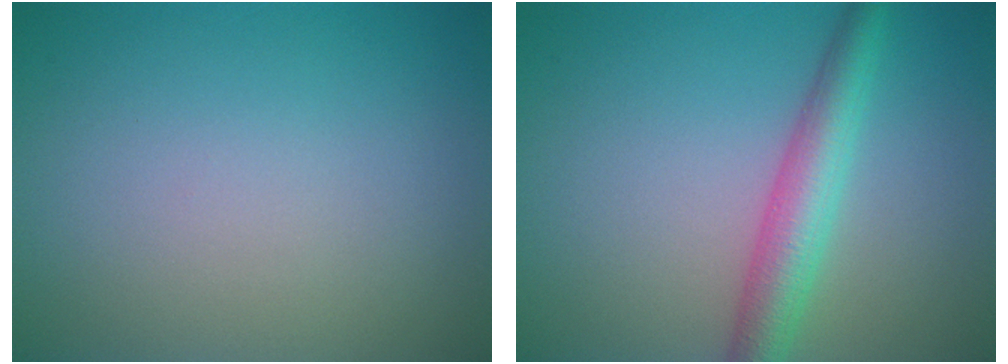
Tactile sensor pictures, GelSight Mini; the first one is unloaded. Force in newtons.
{"total": 4.3, "press": 4.3, "slide": 0.1}